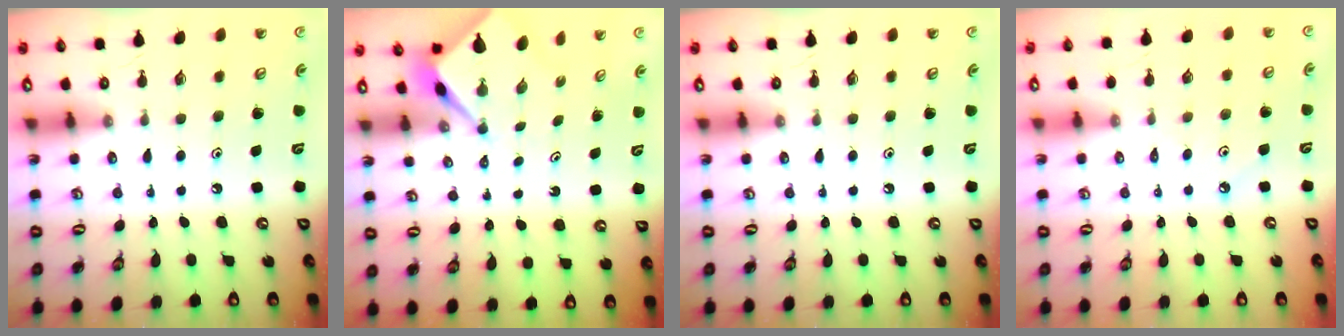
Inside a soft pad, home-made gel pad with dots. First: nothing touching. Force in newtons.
{"total": 2.6, "press": 2.6, "slide": 0.2}
{"total": 0.0}
{"total": 1.7, "press": 1.6, "slide": 0.3}